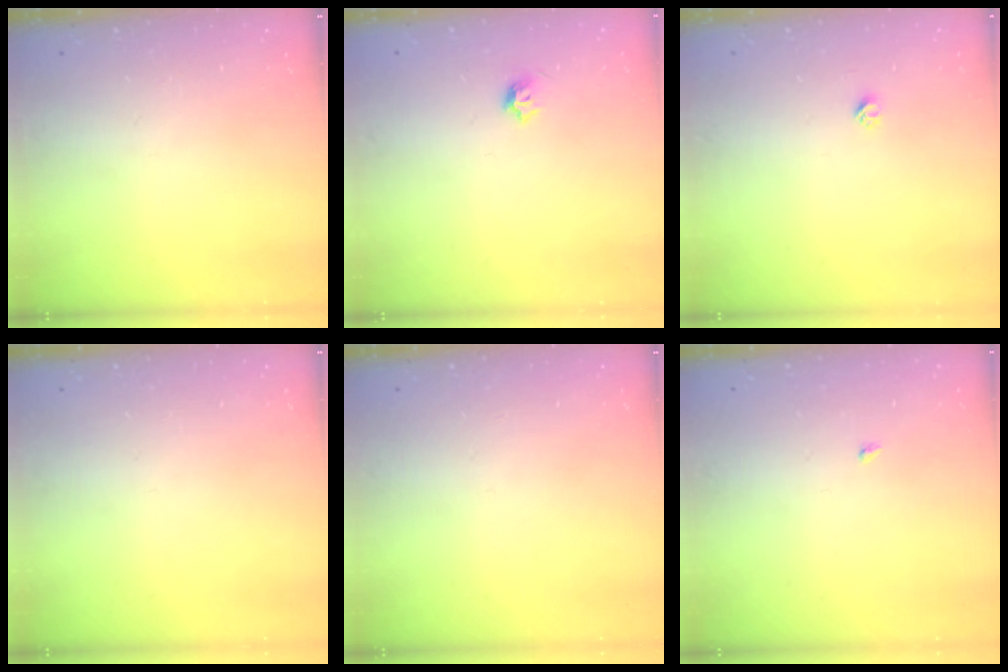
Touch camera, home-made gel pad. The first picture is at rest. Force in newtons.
{"total": 4.0, "press": 3.9, "slide": 0.7}
{"total": 2.3, "press": 2.3, "slide": 0.2}
{"total": 0.0}
{"total": 0.0}
{"total": 1.9, "press": 1.9, "slide": 0.3}